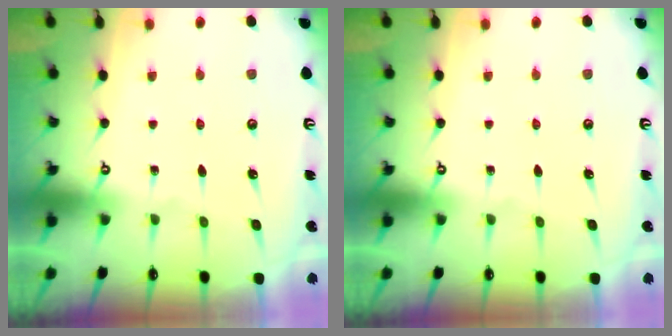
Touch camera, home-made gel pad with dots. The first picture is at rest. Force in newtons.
{"total": 0.0}